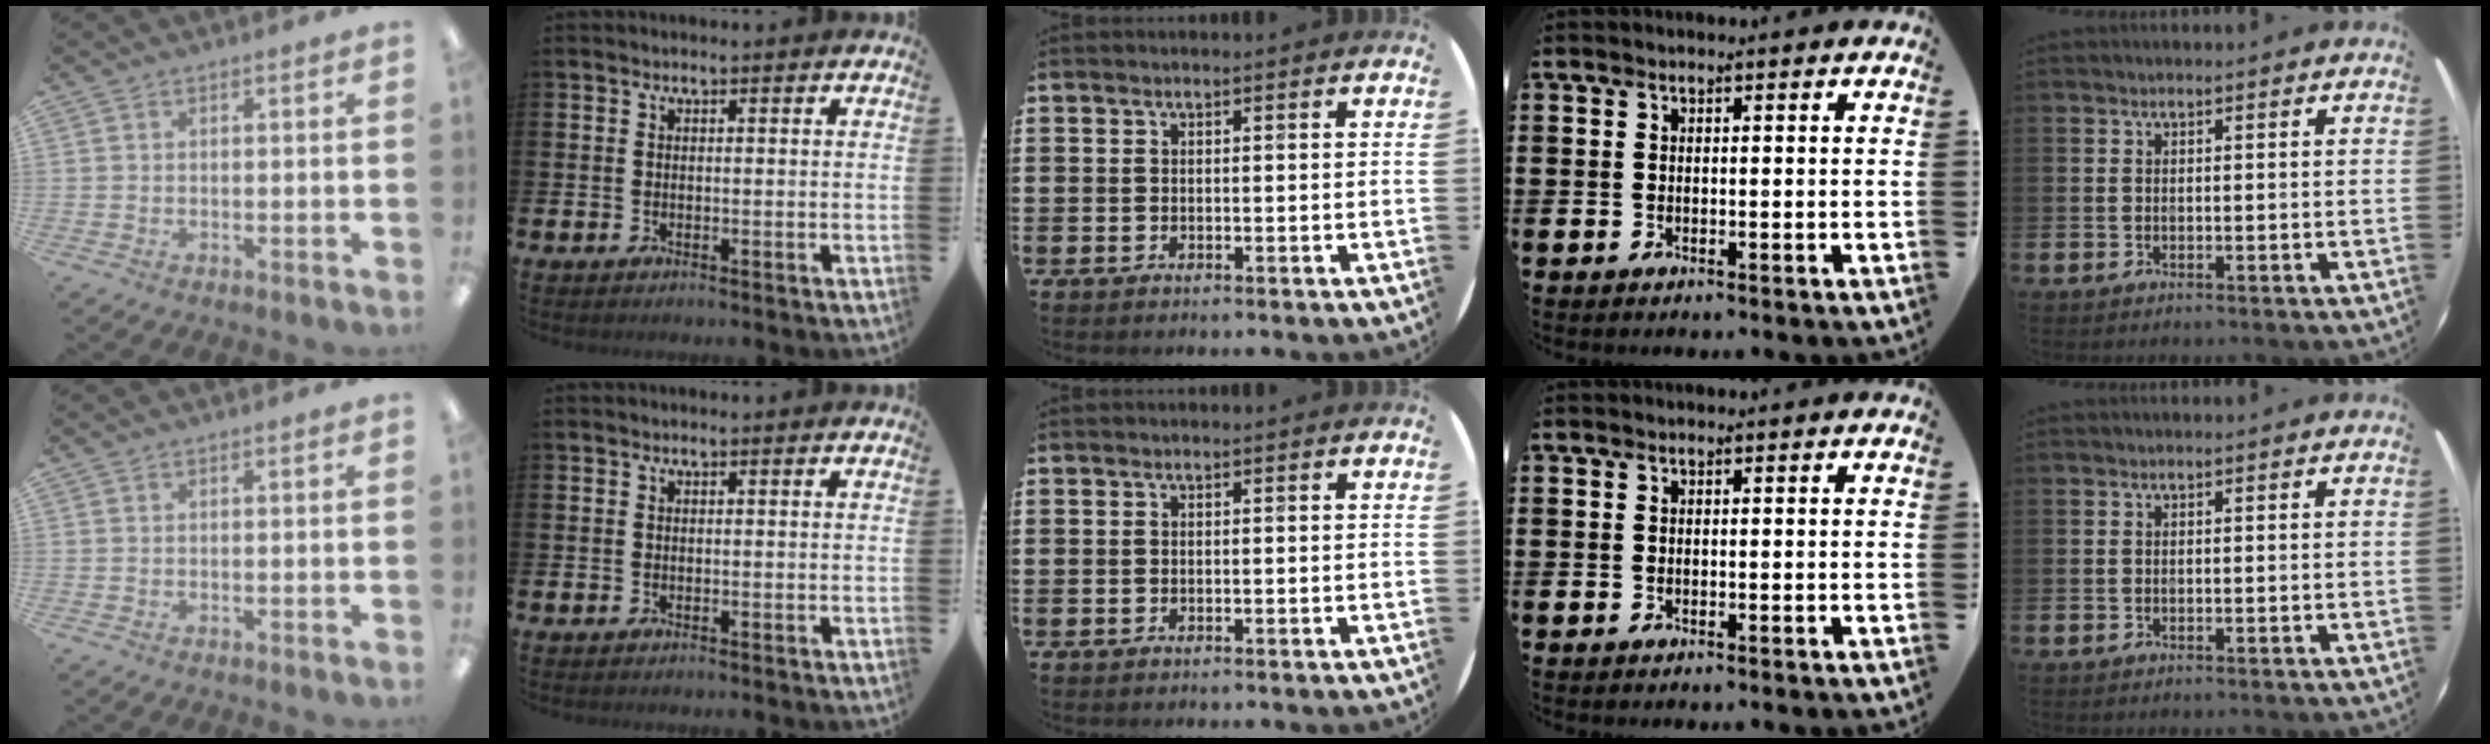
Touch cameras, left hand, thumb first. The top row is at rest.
{}